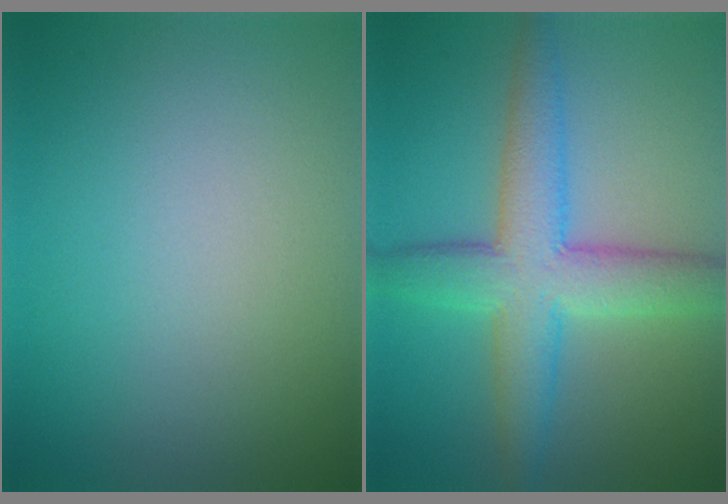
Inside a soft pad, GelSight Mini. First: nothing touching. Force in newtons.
{"total": 6.9, "press": 6.9, "slide": 0.2}